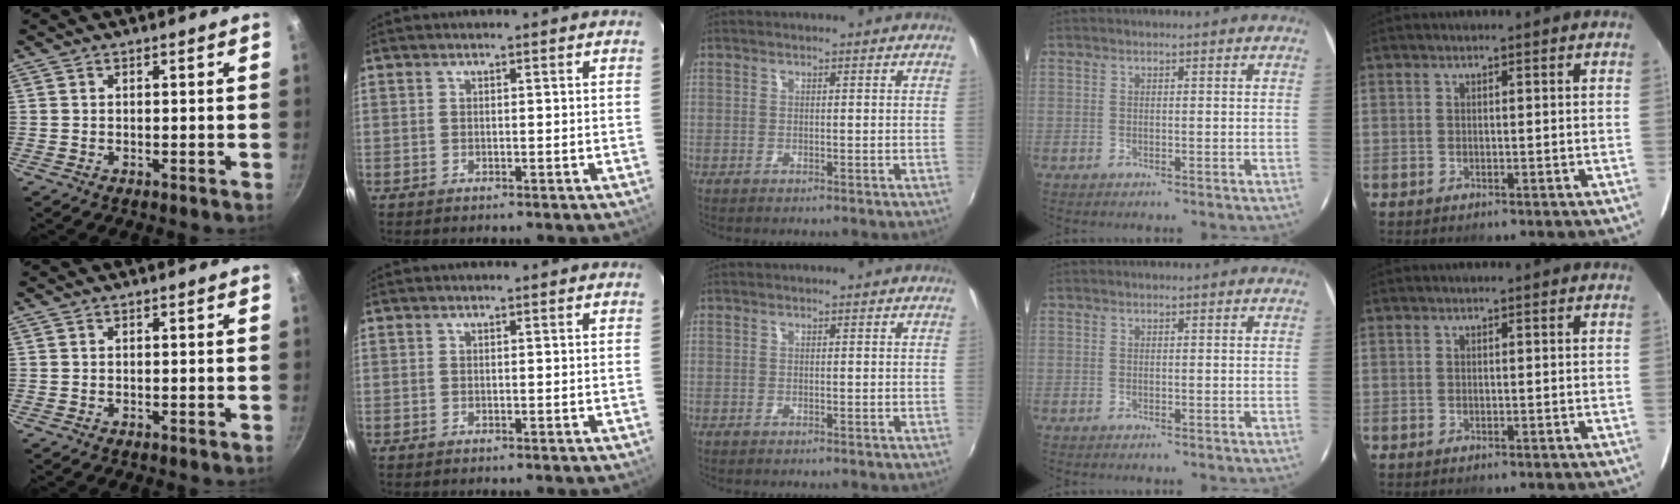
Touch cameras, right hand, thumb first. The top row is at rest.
{}